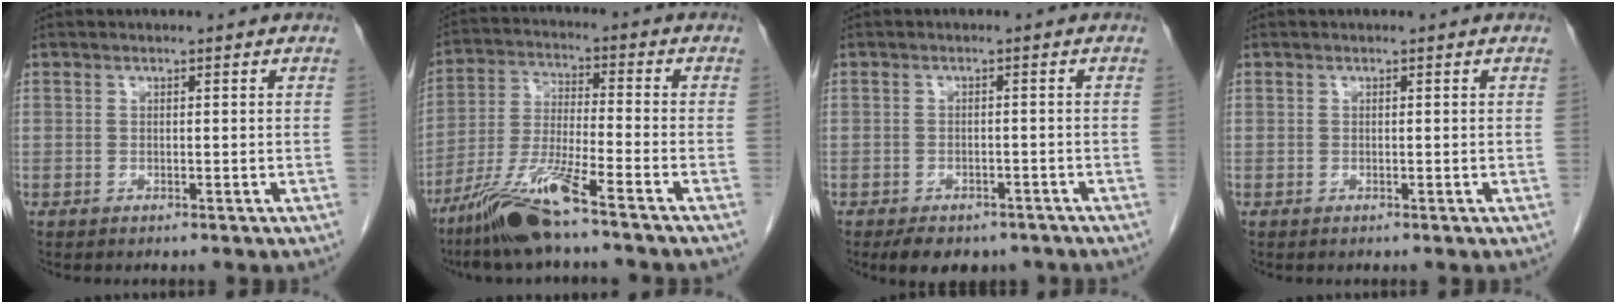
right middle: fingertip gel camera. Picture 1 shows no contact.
{"total": 11.6, "force": [-8.3, -0.2, 8.1], "torque": [-0.170, -0.029, -0.157]}
{"total": 7.5, "force": [-5.9, 3.7, 3.0], "torque": [-0.035, 0.003, -0.075]}
{"total": 0.0}